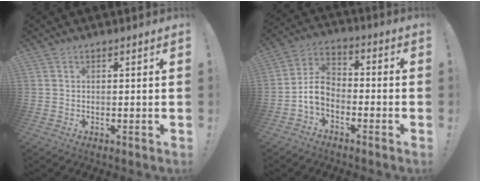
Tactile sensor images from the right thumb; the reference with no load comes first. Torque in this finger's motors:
{"motor_torque": [0.71, 0.61, 0.42, -0.52, 0.05]}